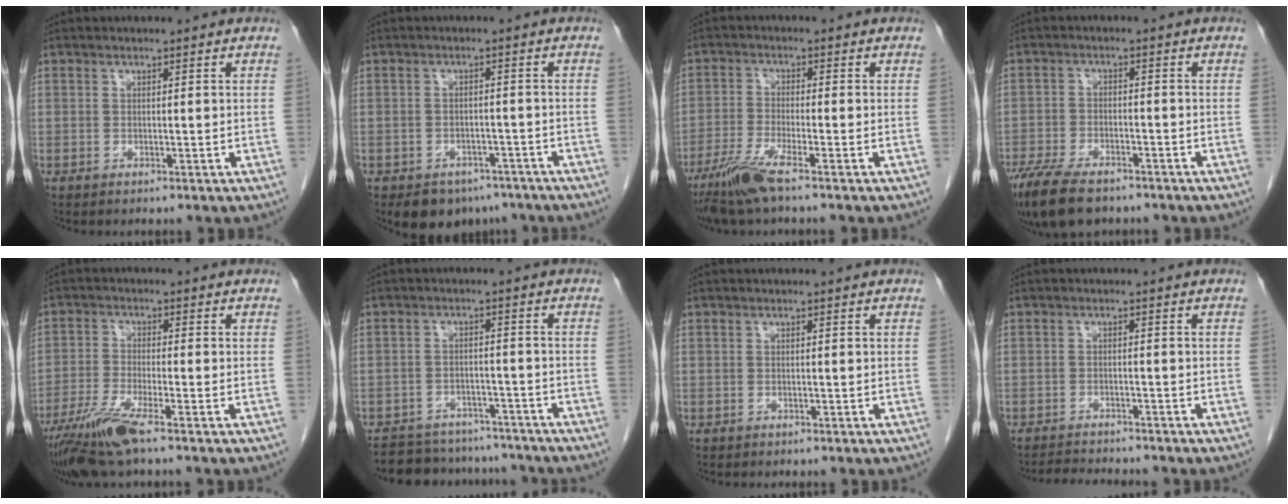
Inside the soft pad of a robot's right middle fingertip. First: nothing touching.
{"total": 6.6, "force": [-5.0, 4.0, 1.4], "torque": [-0.013, 0.007, -0.069]}
{"total": 6.2, "force": [-4.5, -0.1, 4.4], "torque": [-0.096, -0.020, -0.092]}
{"total": 10.7, "force": [-8.2, 3.8, 5.8], "torque": [-0.110, -0.019, -0.135]}
{"total": 7.6, "force": [-5.3, 0.0, 5.6], "torque": [-0.115, -0.024, -0.102]}
{"total": 12.4, "force": [-11.4, 4.5, 2.3], "torque": [-0.039, 0.009, -0.147]}
{"total": 0.0}
{"total": 5.0, "force": [-4.9, 0.1, 1.1], "torque": [-0.020, -0.015, -0.077]}